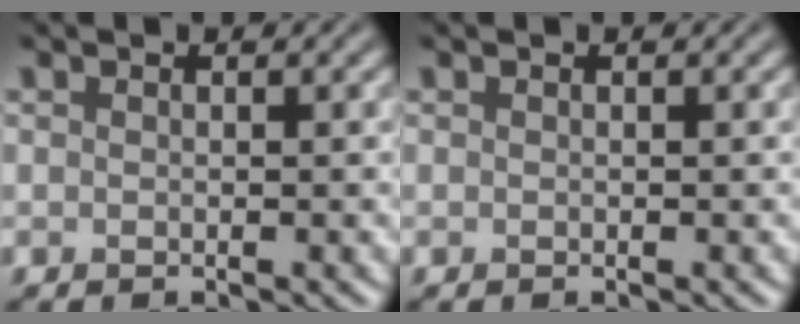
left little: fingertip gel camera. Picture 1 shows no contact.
{"total": 0.0}